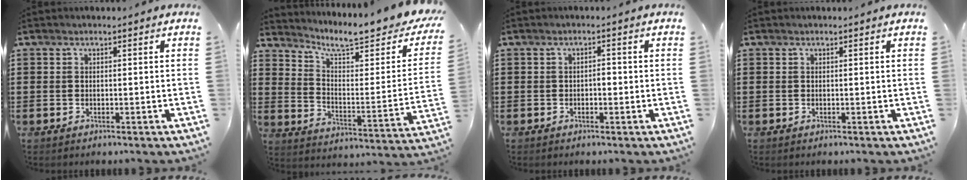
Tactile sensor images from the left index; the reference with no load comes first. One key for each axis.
{"total": 7.4, "fx": 6.3, "fy": 0.6, "fz": 3.9, "tx": -0.091, "ty": -0.051, "tz": 0.101}
{"total": 1.1, "fx": -0.3, "fy": 0.4, "fz": 1.0, "tx": -0.021, "ty": -0.001, "tz": -0.007}
{"total": 0.0}